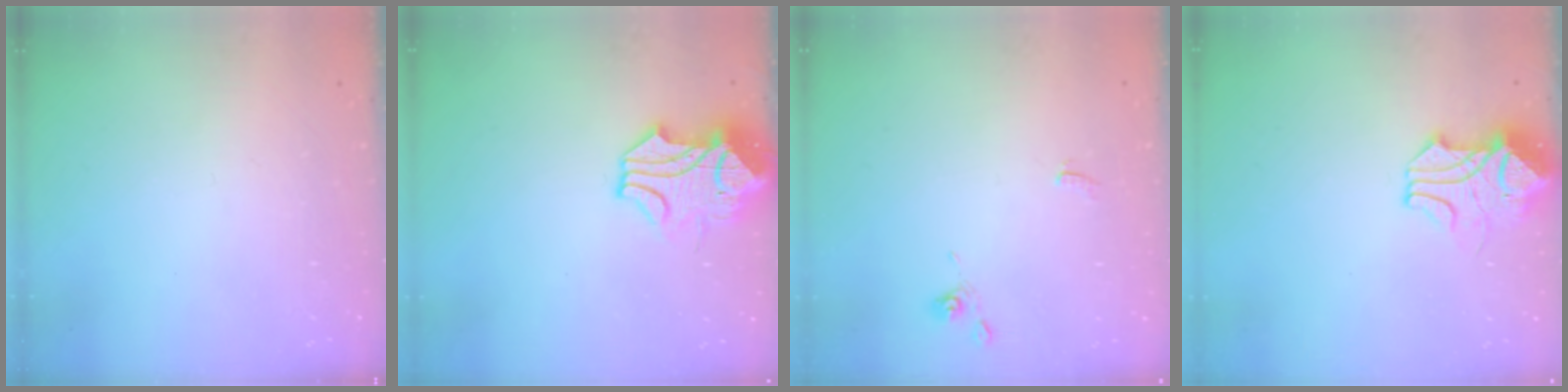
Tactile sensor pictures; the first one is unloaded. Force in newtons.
{"total": 4.2, "press": 4.1, "slide": 1.2}
{"total": 0.6, "press": 0.5, "slide": 0.3}
{"total": 7.0, "press": 6.9, "slide": 1.3}